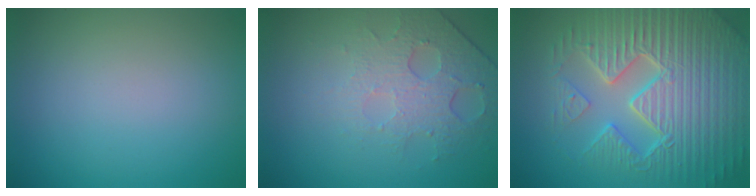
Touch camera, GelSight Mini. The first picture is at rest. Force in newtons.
{"total": 4.8, "press": 3.2, "slide": 3.6}
{"total": 9.5, "press": 6.5, "slide": 7.0}